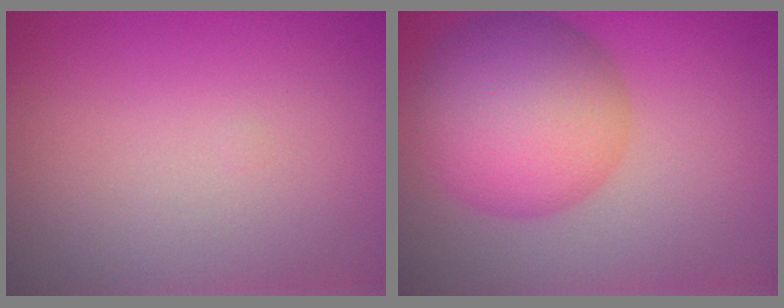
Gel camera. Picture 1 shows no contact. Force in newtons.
{"total": 9.0, "press": 9.0, "slide": 0.2}